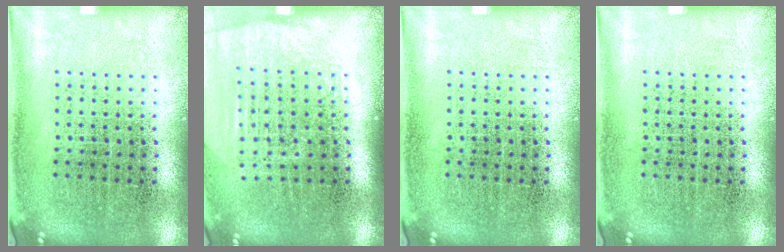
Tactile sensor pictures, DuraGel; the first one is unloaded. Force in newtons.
{"total": 1.8, "press": 1.6, "slide": 0.7}
{"total": 0.0}
{"total": 0.0}